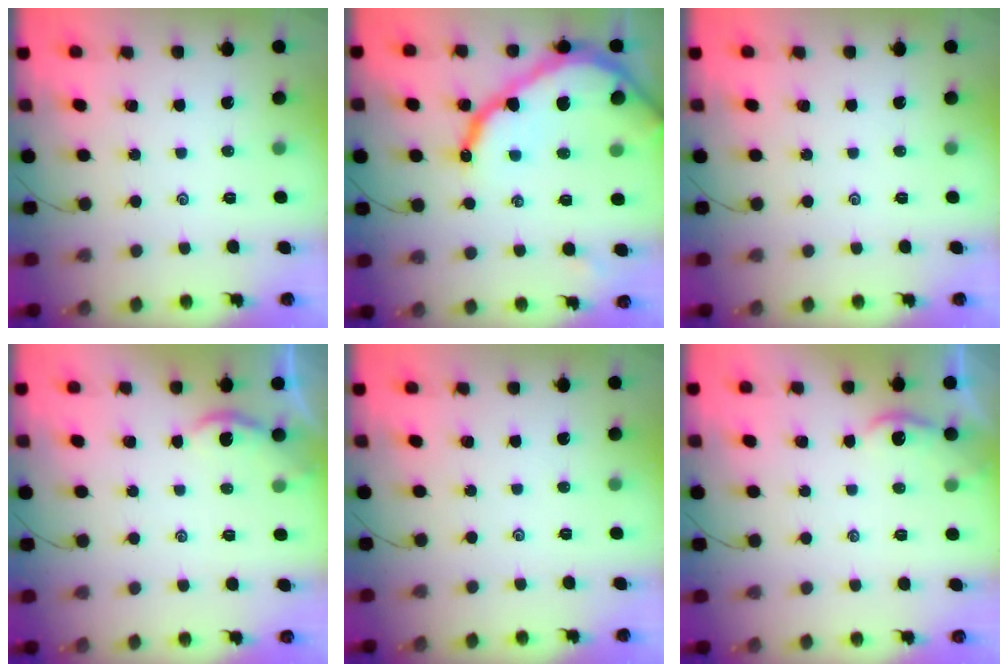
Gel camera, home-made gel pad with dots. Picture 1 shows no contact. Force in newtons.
{"total": 18.5, "press": 18.4, "slide": 1.9}
{"total": 0.0}
{"total": 2.0, "press": 2.0, "slide": 0.2}
{"total": 0.0}
{"total": 2.0, "press": 2.0, "slide": 0.1}